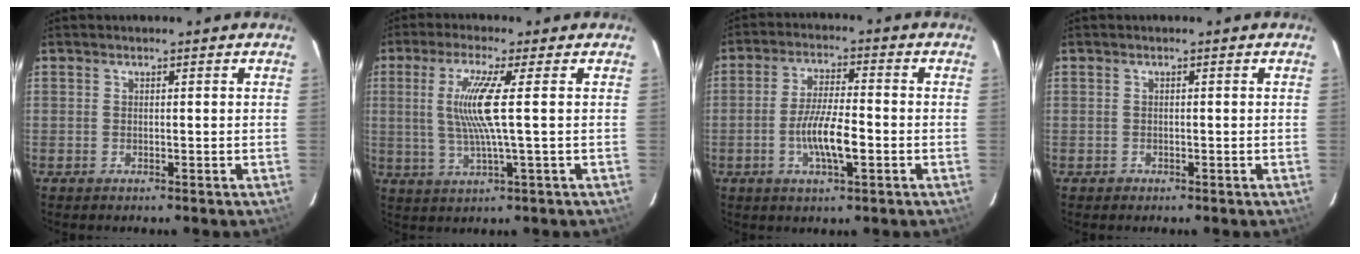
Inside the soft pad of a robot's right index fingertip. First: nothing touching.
{"total": 8.5, "force": [1.0, -0.9, 8.4], "torque": [-0.164, -0.008, 0.024]}
{"total": 8.3, "force": [-2.5, 1.8, 7.7], "torque": [-0.150, -0.002, -0.047]}
{"total": 0.8, "force": [-0.5, 0.7, 0.0], "torque": [0.002, 0.003, -0.007]}